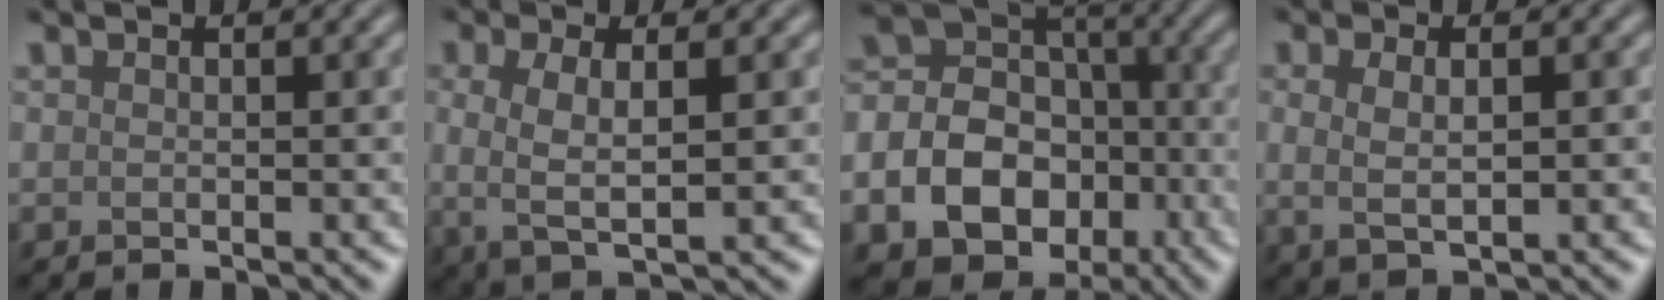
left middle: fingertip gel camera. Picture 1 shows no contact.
{"total": 4.1, "force": [0.0, 1.4, 3.9], "torque": [-0.080, -0.002, -0.001]}
{"total": 15.3, "force": [-5.8, 12.5, 6.8], "torque": [-0.155, -0.021, -0.107]}
{"total": 2.9, "force": [0.2, 1.2, 2.7], "torque": [-0.053, -0.003, 0.006]}